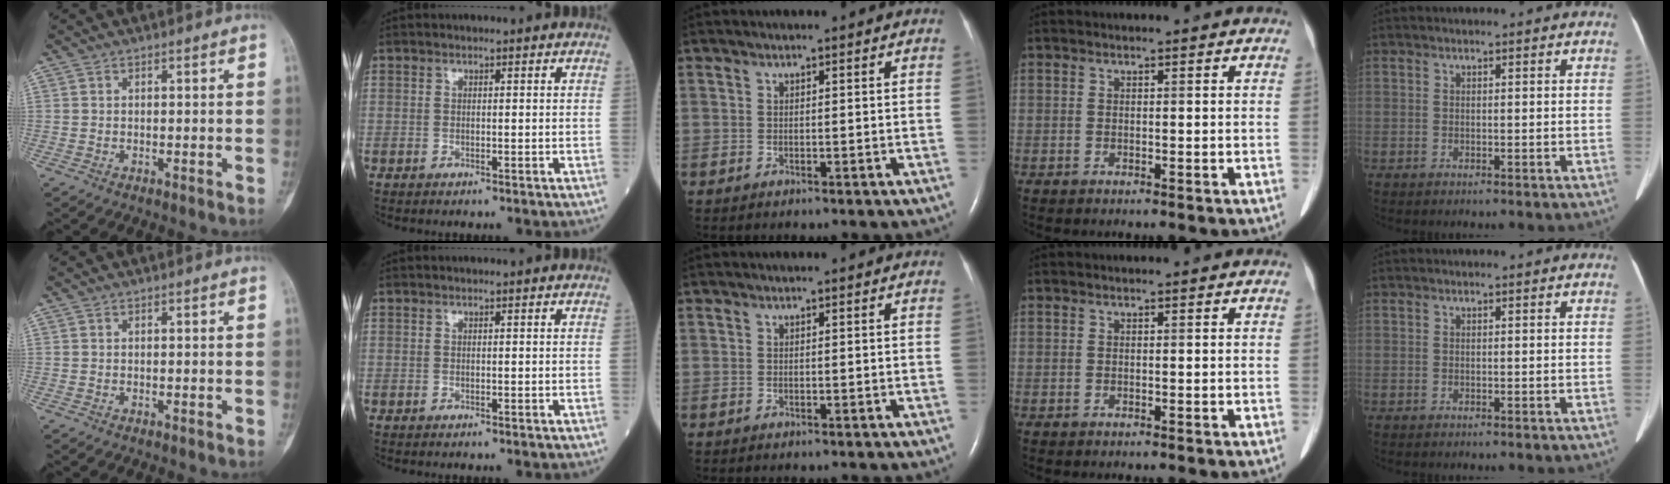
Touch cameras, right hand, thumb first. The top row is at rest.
{}